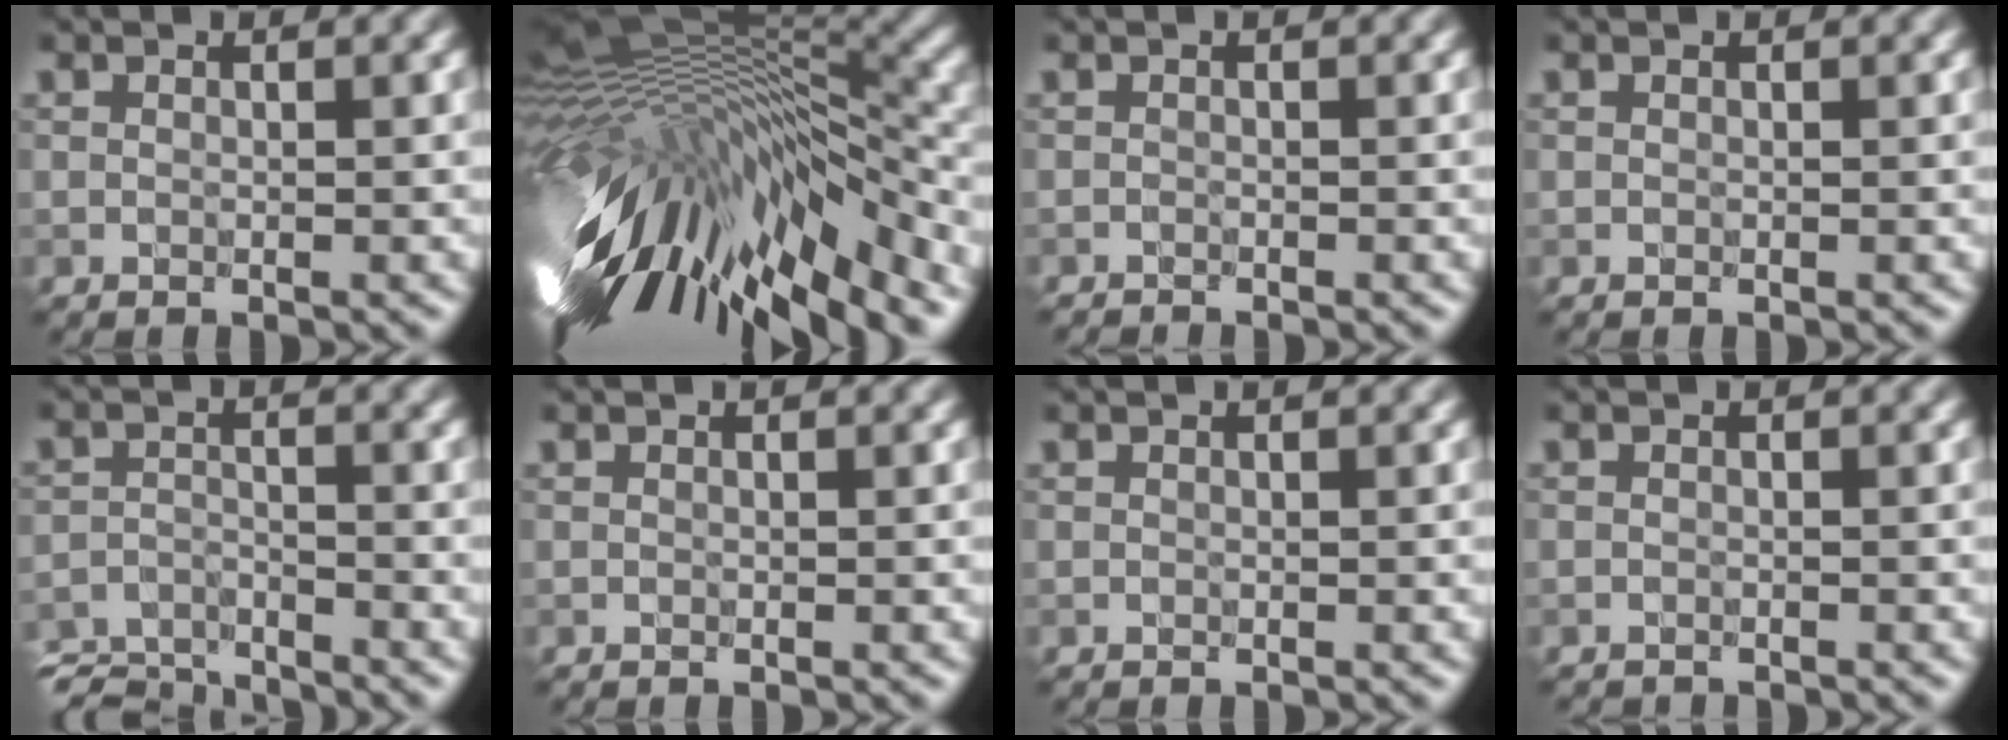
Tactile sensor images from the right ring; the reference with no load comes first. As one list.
[{"total": 16.4, "force": [-5.2, 5.6, 14.5], "torque": [-0.273, -0.006, -0.079]}, {"total": 0.8, "force": [-0.8, 0.0, 0.0], "torque": [0.002, -0.005, -0.015]}, {"total": 0.0}, {"total": 5.7, "force": [-5.4, 1.3, 1.3], "torque": [-0.030, -0.013, -0.101]}, {"total": 0.0}, {"total": 0.0}, {"total": 0.9, "force": [-0.9, 0.0, -0.1], "torque": [0.004, -0.006, -0.016]}]